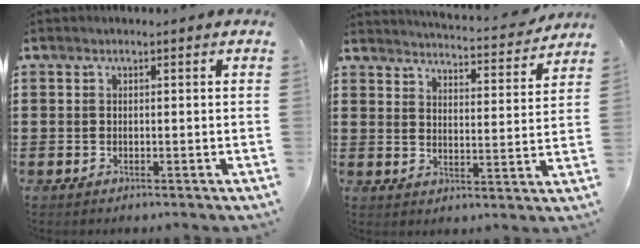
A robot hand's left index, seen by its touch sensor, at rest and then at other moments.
{"total": 3.9, "force": [3.8, -0.6, 0.6], "torque": [-0.023, -0.035, 0.059]}